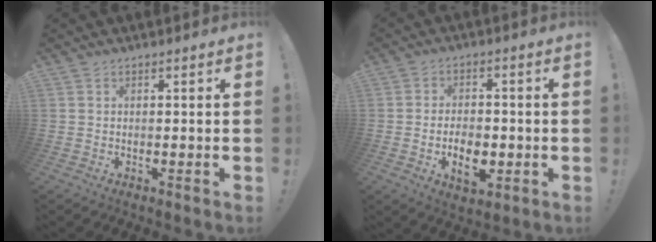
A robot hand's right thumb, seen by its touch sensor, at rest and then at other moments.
{"total": 9.5, "force": [-2.9, 5.8, 6.9], "torque": [-0.104, 0.006, -0.047]}